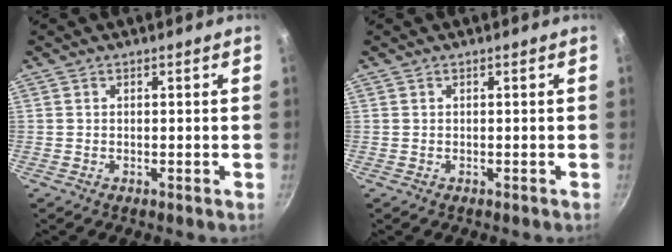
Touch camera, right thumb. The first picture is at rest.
{"total": 0.0}